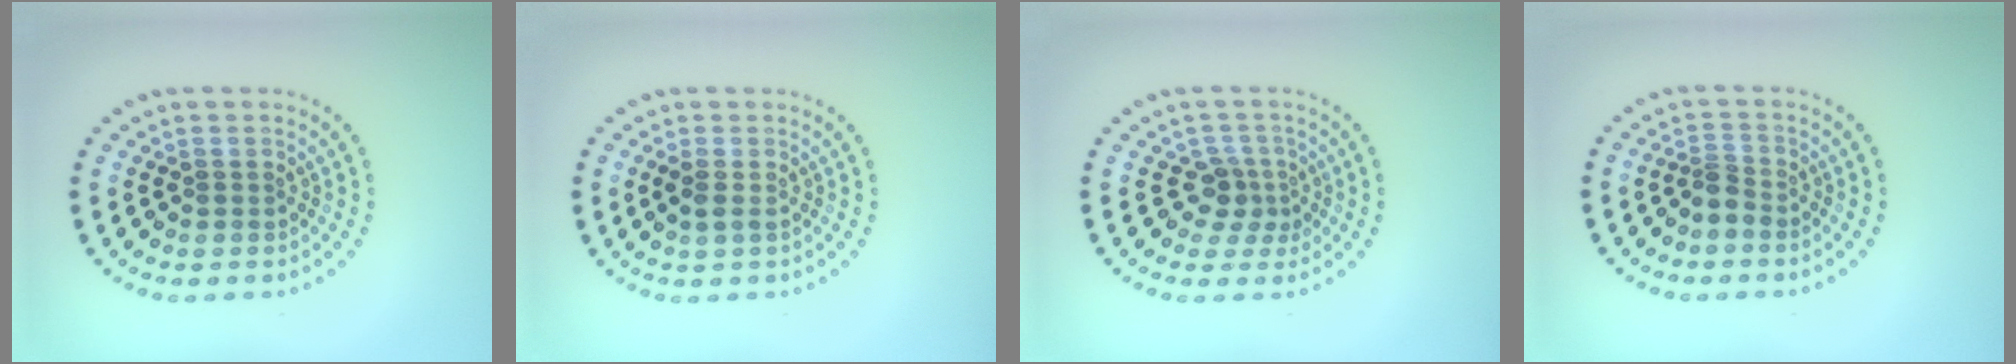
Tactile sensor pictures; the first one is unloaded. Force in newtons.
{"total": 1.1, "press": 1.0, "slide": 0.4}
{"total": 2.3, "press": 1.8, "slide": 1.5}
{"total": 1.6, "press": 1.2, "slide": 1.1}